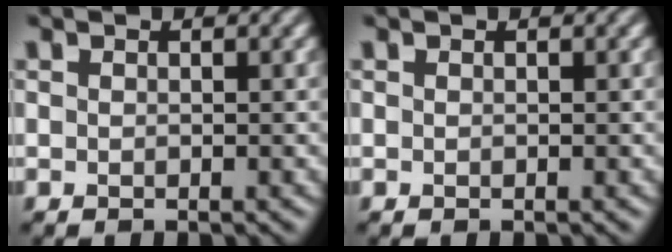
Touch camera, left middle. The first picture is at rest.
{"total": 0.0}